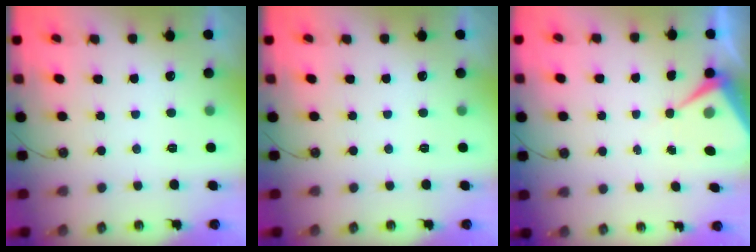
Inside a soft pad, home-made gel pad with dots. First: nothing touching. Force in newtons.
{"total": 0.0}
{"total": 6.7, "press": 6.6, "slide": 0.7}